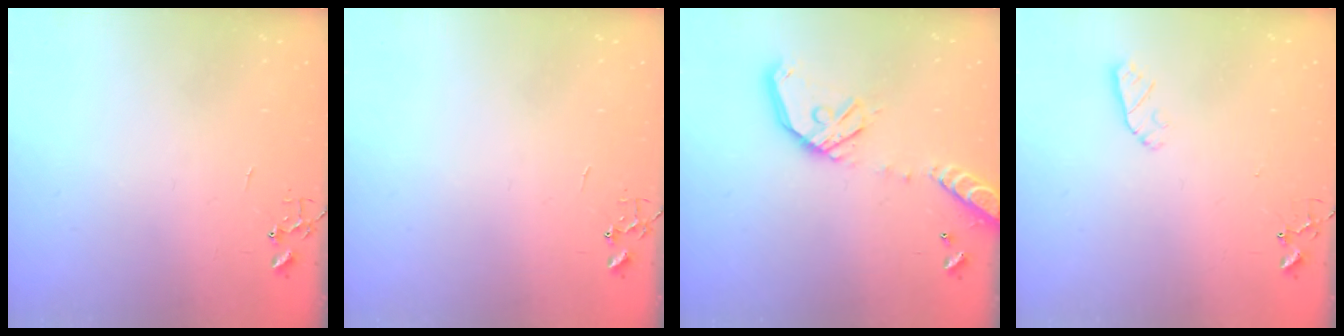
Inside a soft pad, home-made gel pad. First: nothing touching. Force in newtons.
{"total": 0.0}
{"total": 15.4, "press": 15.1, "slide": 2.8}
{"total": 4.4, "press": 4.4, "slide": 0.6}